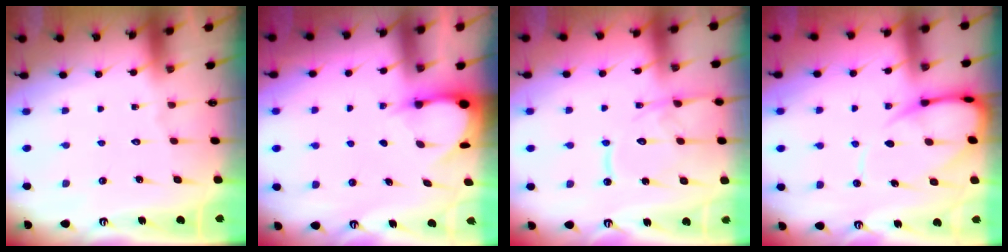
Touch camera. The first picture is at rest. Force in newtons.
{"total": 3.3, "press": 3.3, "slide": 0.4}
{"total": 14.1, "press": 14.0, "slide": 1.5}
{"total": 9.7, "press": 9.7, "slide": 1.0}